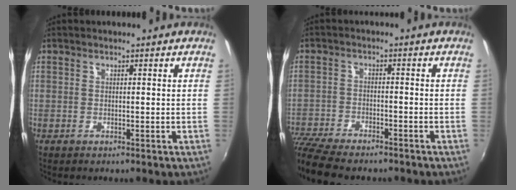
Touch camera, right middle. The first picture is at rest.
{"total": 11.8, "force": [-10.2, 3.0, 5.1], "torque": [-0.133, -0.039, -0.184]}